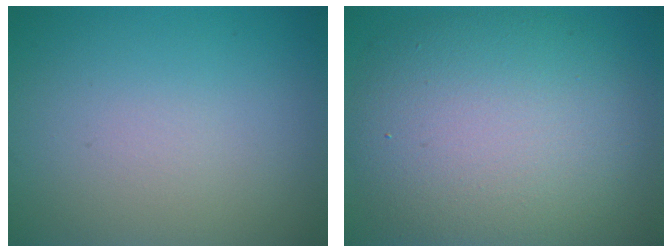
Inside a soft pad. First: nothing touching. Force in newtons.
{"total": 10.7, "press": 10.6, "slide": 0.8}